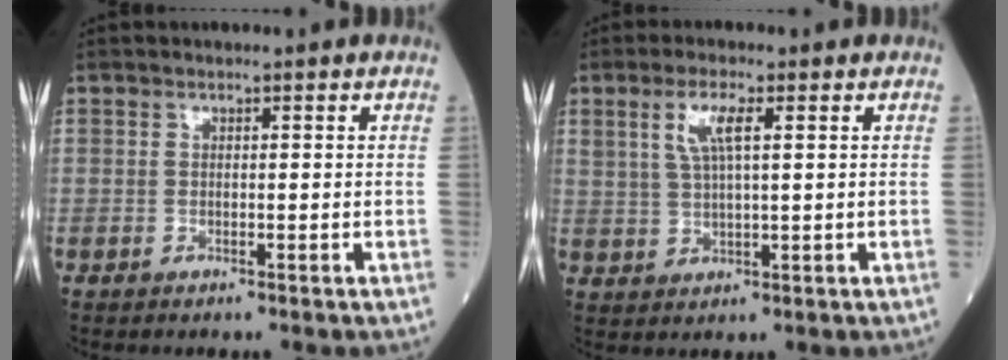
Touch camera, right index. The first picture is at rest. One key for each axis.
{"total": 4.9, "fx": 2.0, "fy": 1.1, "fz": 4.4, "tx": -0.093, "ty": 0.008, "tz": 0.044}